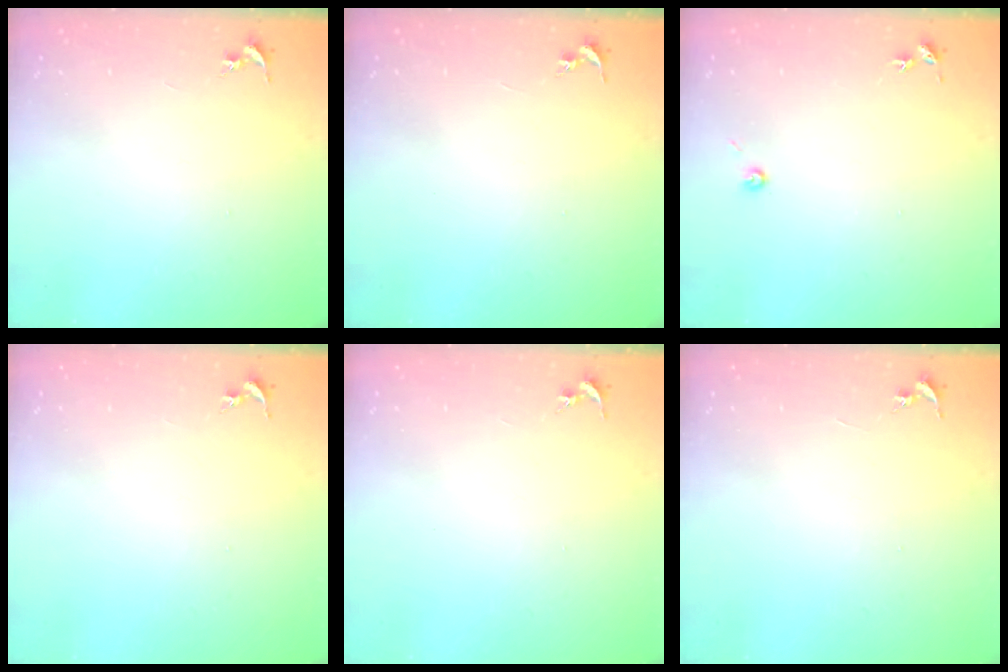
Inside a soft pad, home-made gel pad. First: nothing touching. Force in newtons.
{"total": 0.0}
{"total": 3.0, "press": 3.0, "slide": 0.3}
{"total": 0.0}
{"total": 0.0}
{"total": 0.0}